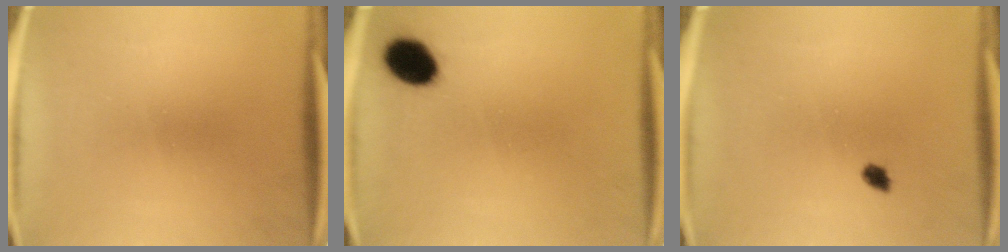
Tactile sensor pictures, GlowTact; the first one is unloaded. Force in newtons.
{"total": 7.2}
{"total": 1.5}